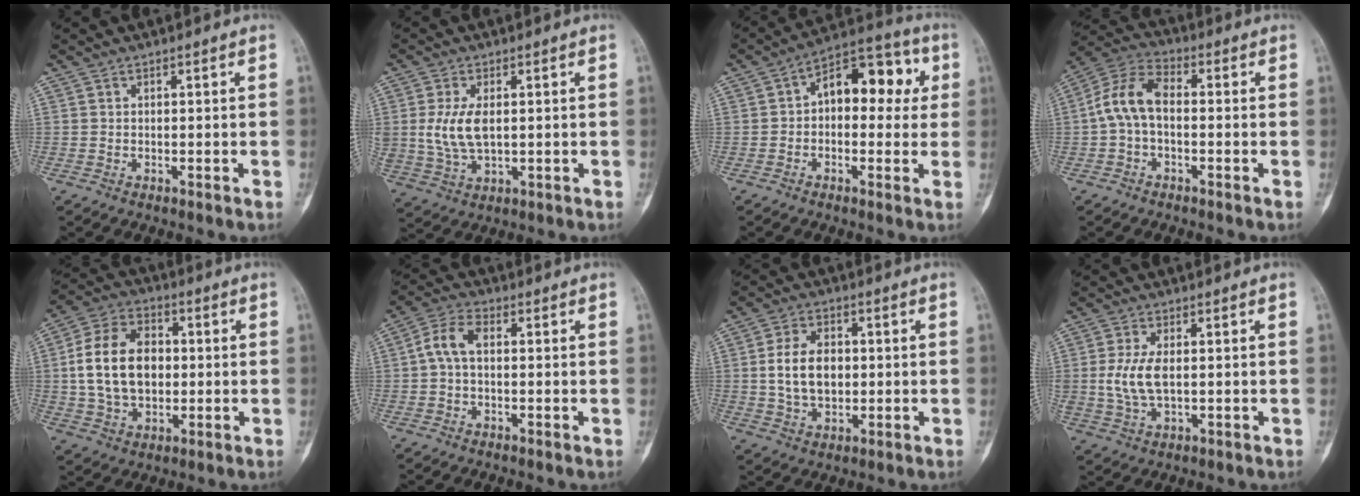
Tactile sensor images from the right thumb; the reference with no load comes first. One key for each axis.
{"total": 7.9, "fx": 0.9, "fy": 4.2, "fz": 6.6, "tx": -0.142, "ty": -0.007, "tz": 0.026}
{"total": 13.8, "fx": 2.1, "fy": 8.3, "fz": 10.9, "tx": -0.106, "ty": 0.038, "tz": 0.018}
{"total": 9.1, "fx": -0.6, "fy": 5.4, "fz": 7.4, "tx": -0.146, "ty": 0.030, "tz": -0.023}
{"total": 15.6, "fx": 0.7, "fy": 10.7, "fz": 11.3, "tx": -0.187, "ty": 0.019, "tz": 0.012}
{"total": 5.9, "fx": 0.2, "fy": 3.5, "fz": 4.7, "tx": -0.093, "ty": 0.019, "tz": -0.005}
{"total": 9.4, "fx": 0.3, "fy": 6.3, "fz": 7.0, "tx": -0.112, "ty": 0.007, "tz": 0.008}
{"total": 7.2, "fx": 0.3, "fy": 3.7, "fz": 6.1, "tx": -0.136, "ty": -0.003, "tz": 0.010}